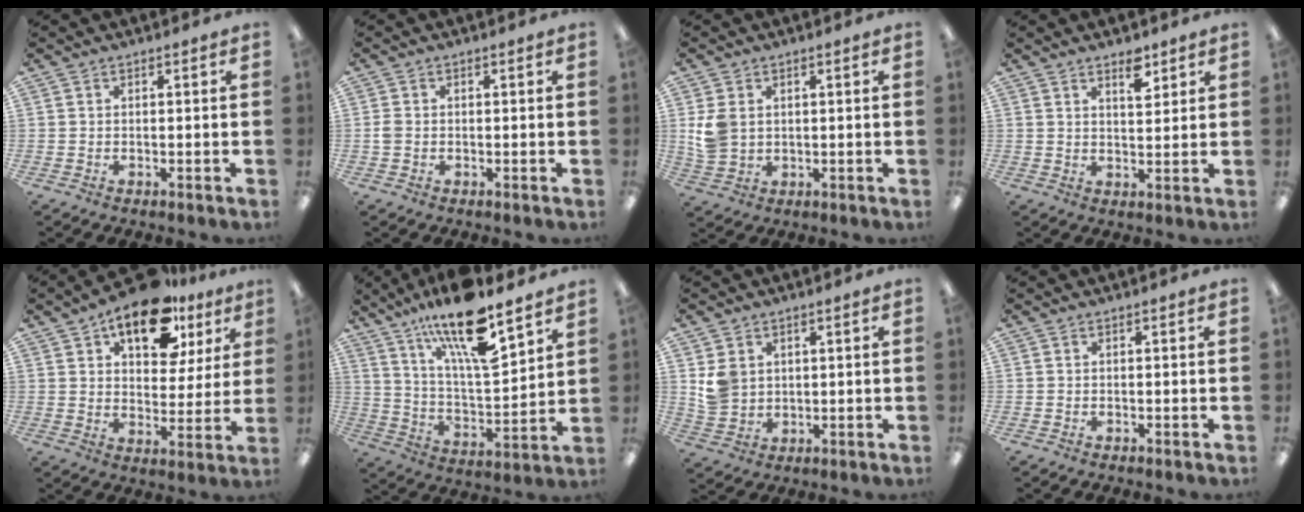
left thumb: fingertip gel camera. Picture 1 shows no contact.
{"total": 1.8, "force": [-0.2, 1.3, 1.2], "torque": [-0.022, 0.004, -0.004]}
{"total": 6.0, "force": [1.5, 4.6, 3.5], "torque": [-0.068, 0.006, 0.031]}
{"total": 5.2, "force": [3.8, 2.1, 2.9], "torque": [-0.026, -0.024, 0.060]}
{"total": 16.9, "force": [10.6, 8.6, 9.9], "torque": [-0.142, -0.049, 0.178]}
{"total": 19.3, "force": [13.9, 5.0, 12.3], "torque": [-0.221, -0.081, 0.233]}
{"total": 5.4, "force": [2.2, 4.6, 1.8], "torque": [-0.028, 0.001, 0.042]}
{"total": 0.0}